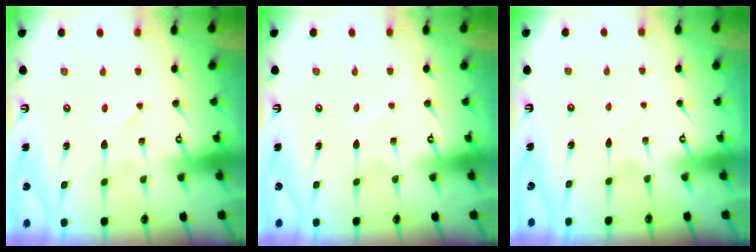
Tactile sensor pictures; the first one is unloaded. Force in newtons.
{"total": 0.0}
{"total": 2.2, "press": 2.2, "slide": 0.3}